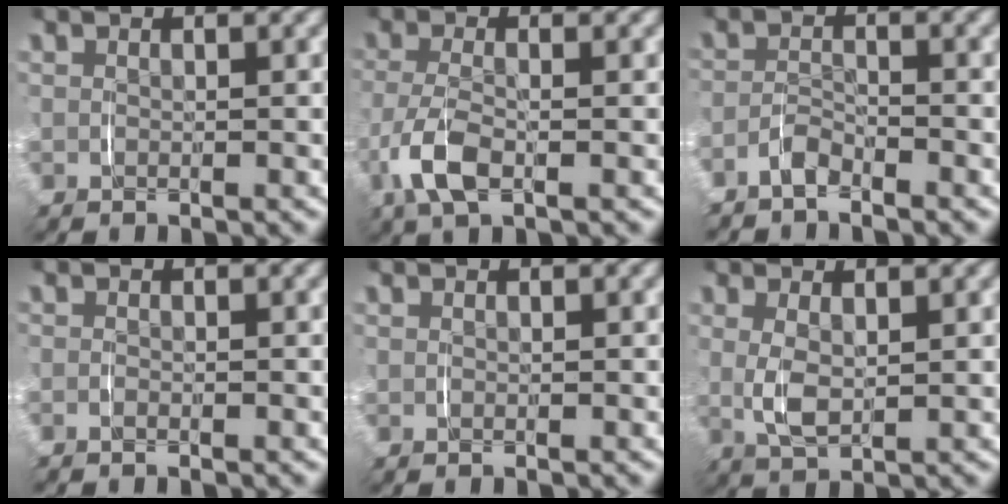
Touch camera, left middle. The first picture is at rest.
{"total": 3.5, "force": [-2.0, 1.1, 2.7], "torque": [-0.071, -0.014, -0.029]}
{"total": 2.4, "force": [-2.4, 0.0, 0.0], "torque": [-0.007, -0.002, -0.048]}
{"total": 0.8, "force": [-0.7, -0.1, -0.2], "torque": [0.000, -0.001, -0.016]}
{"total": 0.0}
{"total": 2.6, "force": [0.2, 1.2, 2.2], "torque": [-0.058, -0.009, 0.010]}